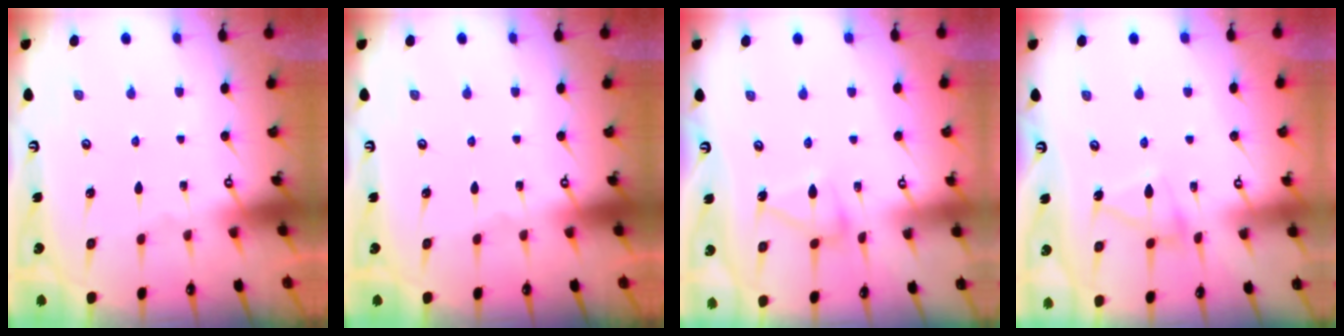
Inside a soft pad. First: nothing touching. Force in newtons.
{"total": 0.0}
{"total": 10.1, "press": 10.1, "slide": 0.3}
{"total": 7.7, "press": 7.7, "slide": 0.7}